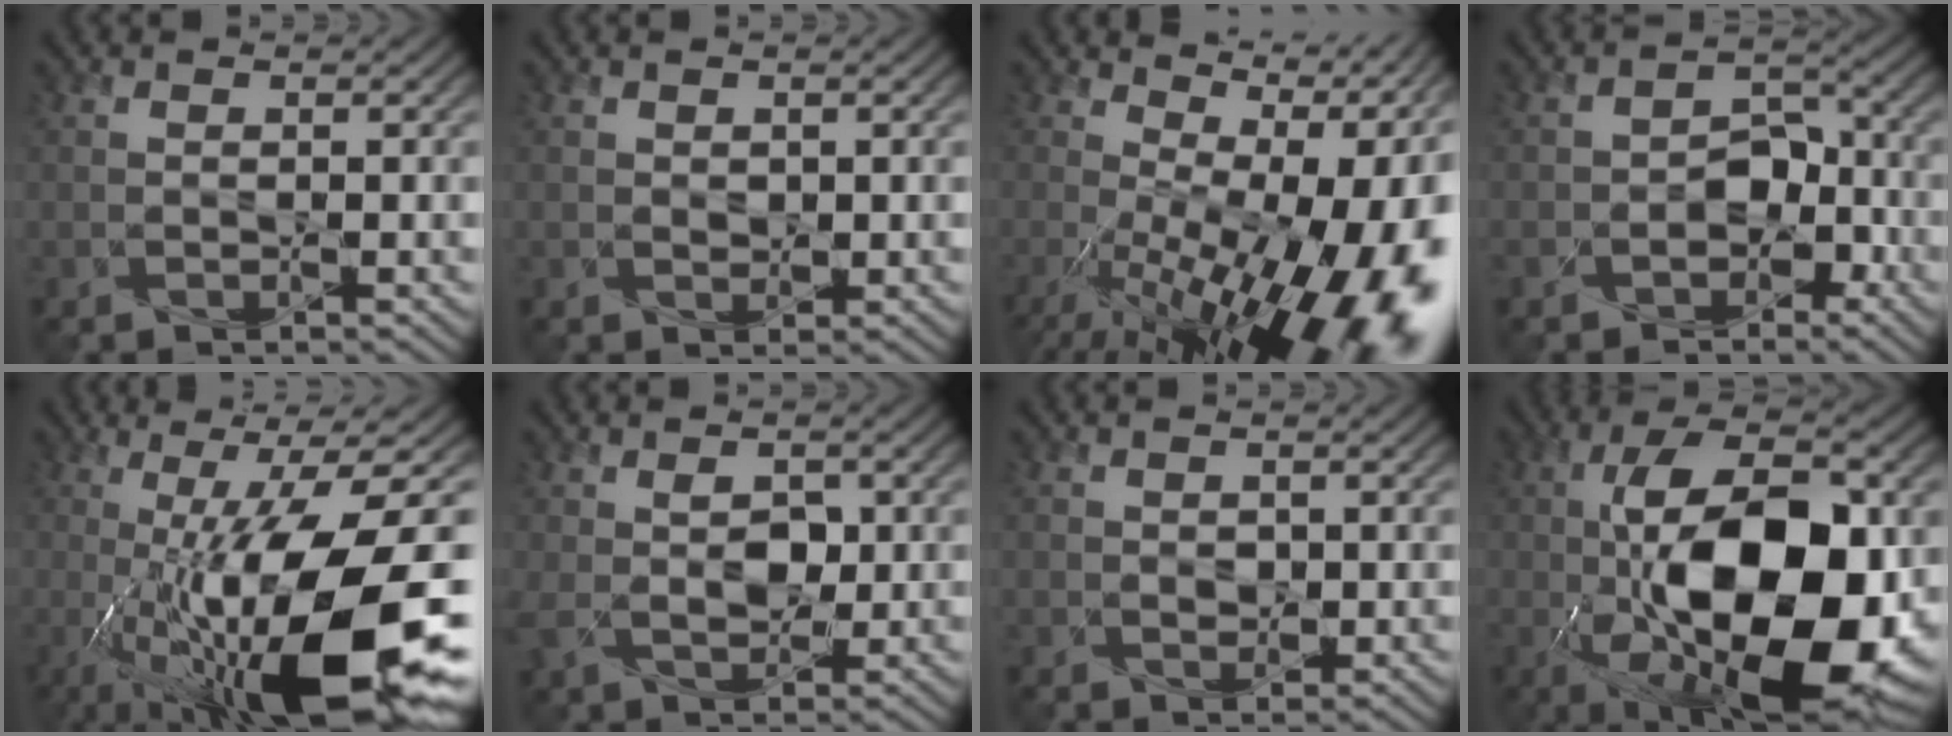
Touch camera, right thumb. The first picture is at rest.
{"total": 0.9, "force": [0.3, 0.8, 0.2], "torque": [-0.009, -0.005, 0.012]}
{"total": 18.7, "force": [-3.1, 10.0, 15.6], "torque": [-0.195, -0.028, -0.012]}
{"total": 5.2, "force": [-2.4, 3.8, 2.7], "torque": [-0.028, 0.006, -0.048]}
{"total": 18.0, "force": [-5.2, 4.7, 16.6], "torque": [-0.275, -0.005, -0.085]}
{"total": 4.3, "force": [0.6, 2.9, 3.1], "torque": [-0.062, -0.003, 0.015]}
{"total": 1.1, "force": [0.1, 1.0, 0.4], "torque": [-0.014, -0.006, 0.009]}
{"total": 18.3, "force": [-3.1, 8.7, 15.8], "torque": [-0.265, 0.004, -0.054]}